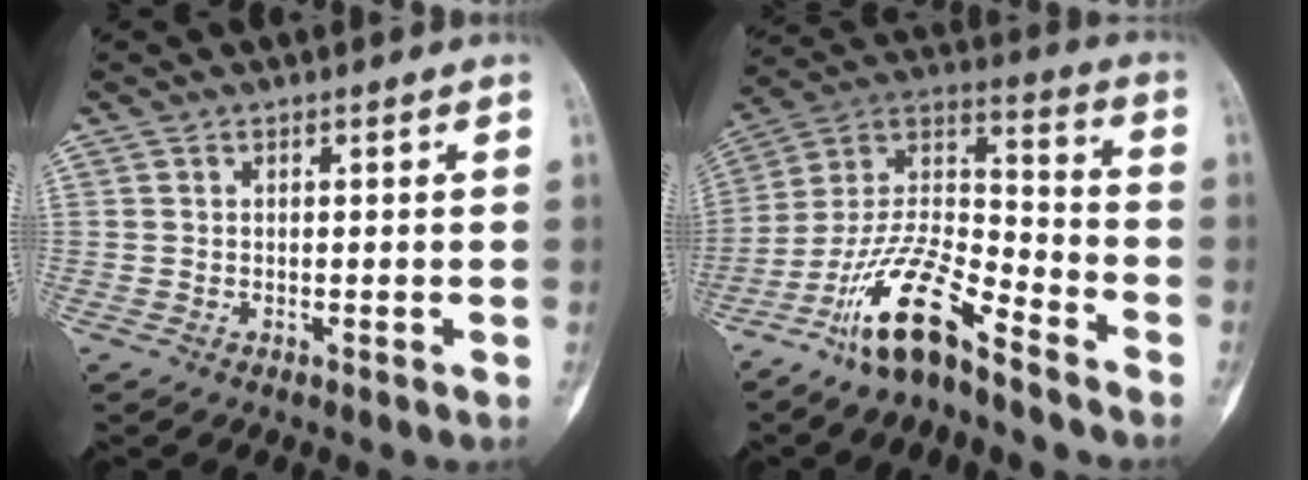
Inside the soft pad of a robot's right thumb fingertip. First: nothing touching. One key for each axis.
{"total": 15.5, "fx": -10.9, "fy": 4.5, "fz": 10.1, "tx": -0.194, "ty": 0.081, "tz": -0.208}